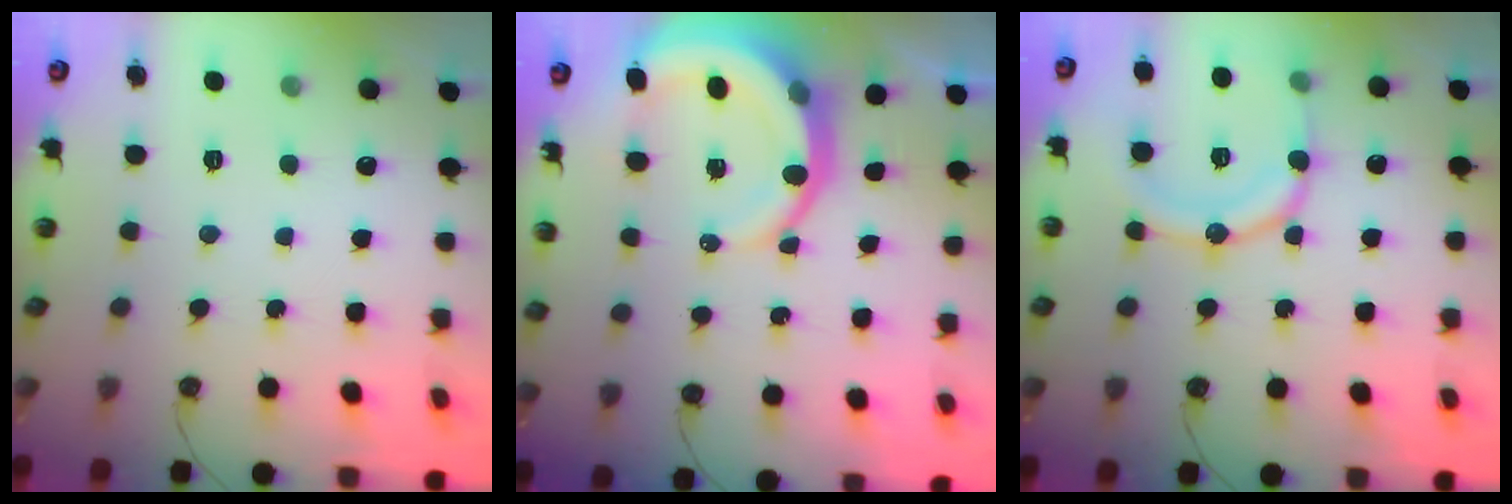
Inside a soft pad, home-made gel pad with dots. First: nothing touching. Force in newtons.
{"total": 10.8, "press": 10.7, "slide": 1.2}
{"total": 15.7, "press": 15.3, "slide": 3.3}